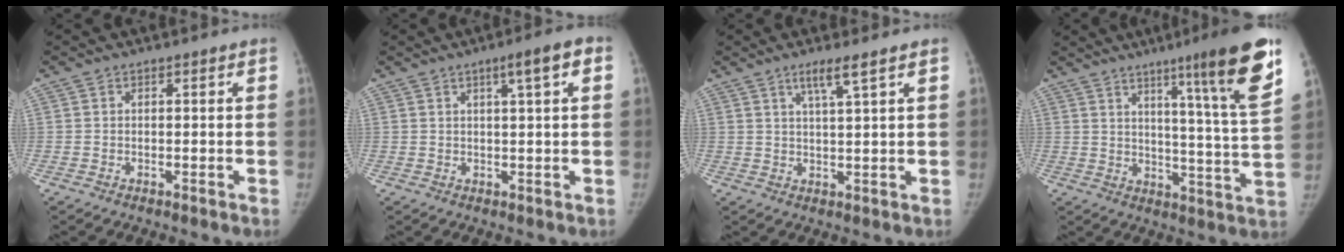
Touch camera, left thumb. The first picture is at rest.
{"total": 4.8, "force": [1.9, 0.3, 4.4], "torque": [-0.061, 0.005, 0.029]}
{"total": 4.3, "force": [2.6, -0.2, 3.4], "torque": [-0.068, -0.017, 0.053]}
{"total": 17.8, "force": [10.0, 0.1, 14.7], "torque": [-0.194, -0.052, 0.136]}